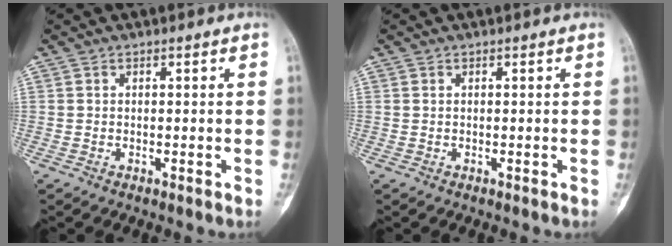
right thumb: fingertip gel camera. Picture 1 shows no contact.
{"total": 0.0}